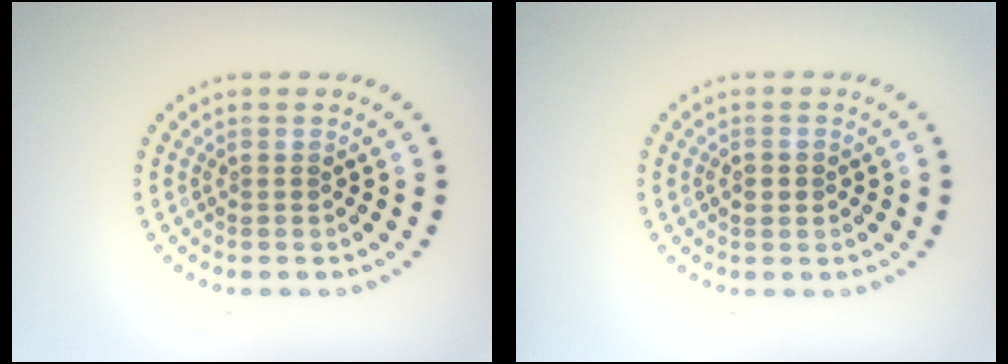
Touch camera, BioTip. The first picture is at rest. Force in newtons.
{"total": 1.7, "press": 1.7, "slide": 0.1}